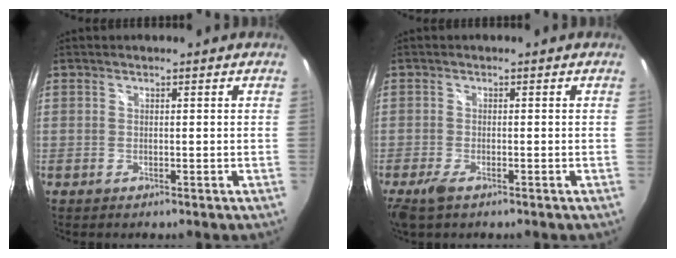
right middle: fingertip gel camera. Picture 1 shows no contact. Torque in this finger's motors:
{"motor_torque": [0.73, -0.66, 0.13, 0.05]}